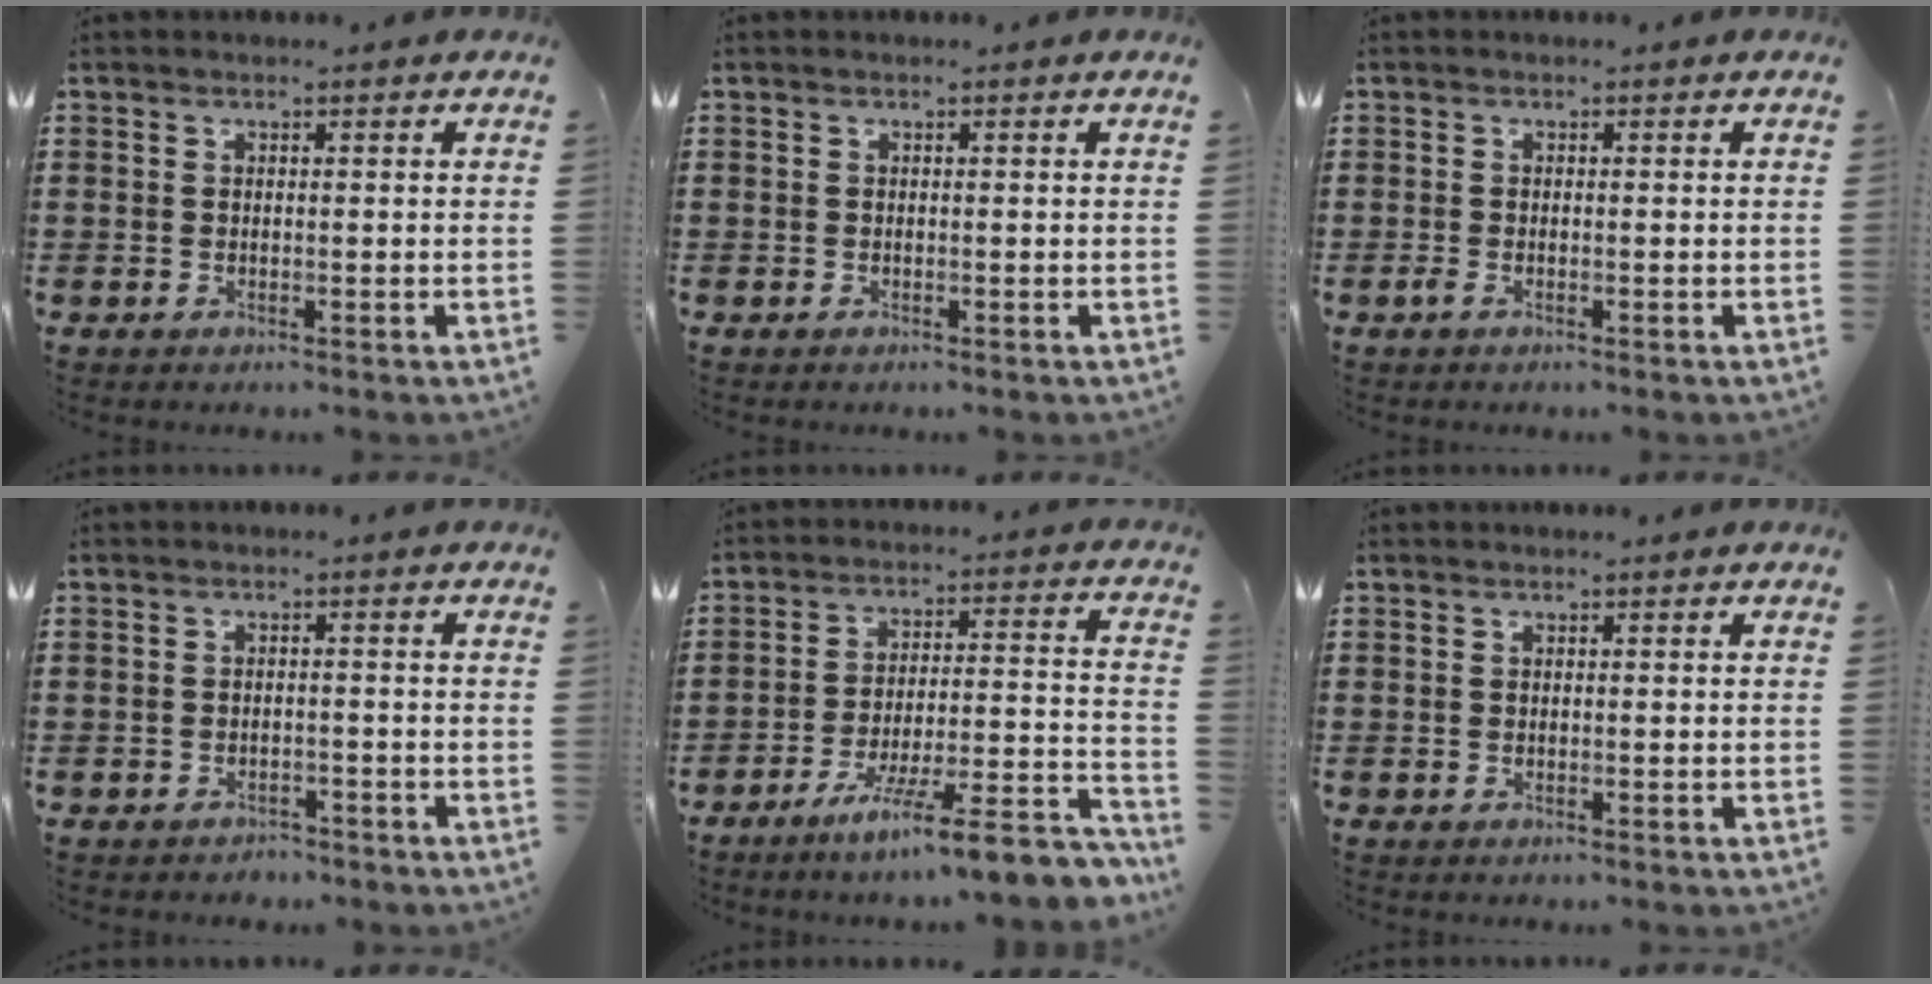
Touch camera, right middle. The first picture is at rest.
{"total": 0.0}
{"total": 0.7, "force": [-0.4, 0.1, 0.5], "torque": [-0.017, -0.009, -0.009]}
{"total": 1.5, "force": [-1.4, 0.4, -0.1], "torque": [-0.004, 0.004, -0.033]}
{"total": 9.8, "force": [-7.8, -0.2, 6.0], "torque": [-0.091, -0.004, -0.149]}
{"total": 0.0}